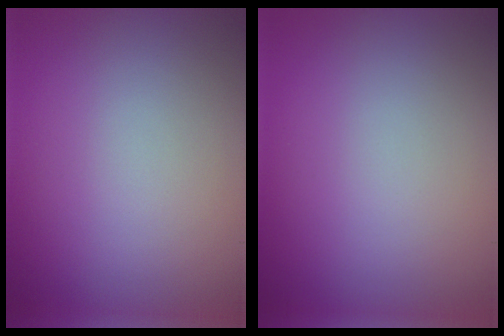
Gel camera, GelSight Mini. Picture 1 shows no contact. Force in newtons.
{"total": 0.0}